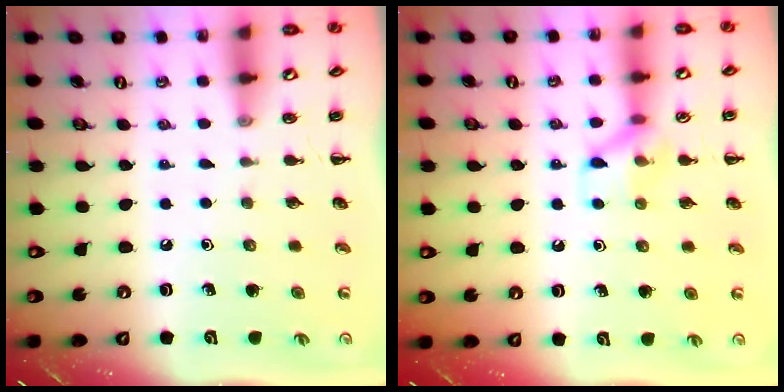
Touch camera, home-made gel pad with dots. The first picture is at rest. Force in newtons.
{"total": 8.3, "press": 8.2, "slide": 1.2}